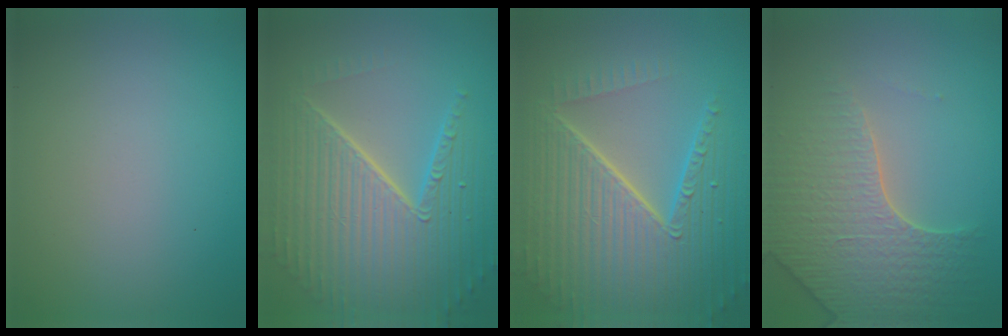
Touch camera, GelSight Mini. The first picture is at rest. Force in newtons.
{"total": 9.5, "press": 6.0, "slide": 7.4}
{"total": 10.1, "press": 6.3, "slide": 7.9}
{"total": 4.7, "press": 4.4, "slide": 1.5}